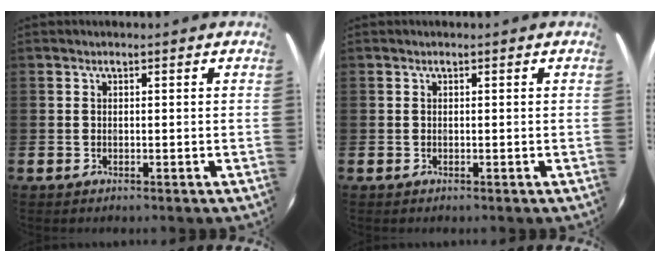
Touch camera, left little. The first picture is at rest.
{"total": 0.0}